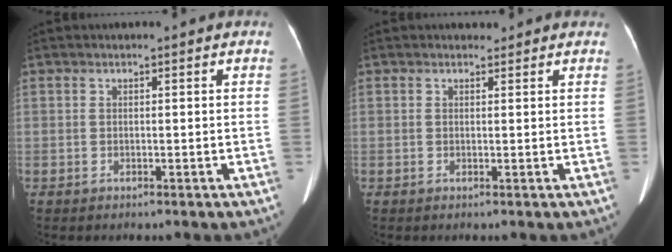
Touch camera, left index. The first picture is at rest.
{"total": 1.3, "force": [1.1, 0.7, 0.1], "torque": [0.000, 0.006, 0.012]}